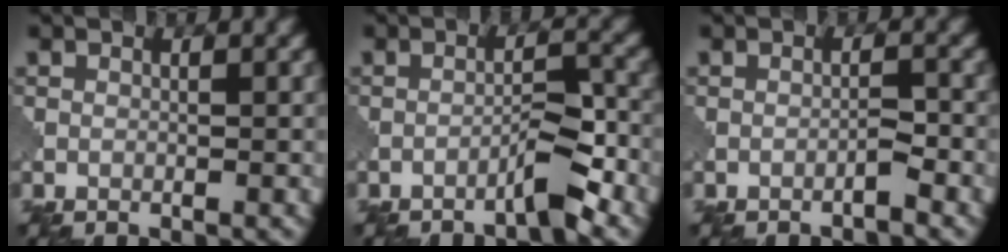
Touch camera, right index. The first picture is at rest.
{"total": 2.7, "force": [-2.1, 0.1, 1.6], "torque": [-0.026, 0.012, -0.038]}
{"total": 1.0, "force": [-0.7, 0.0, 0.7], "torque": [-0.005, 0.007, -0.014]}